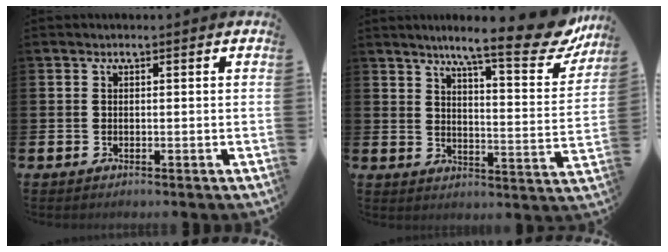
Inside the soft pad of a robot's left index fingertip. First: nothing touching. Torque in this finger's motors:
{"motor_torque": [0.08, -0.62, 0.88, 0.21]}